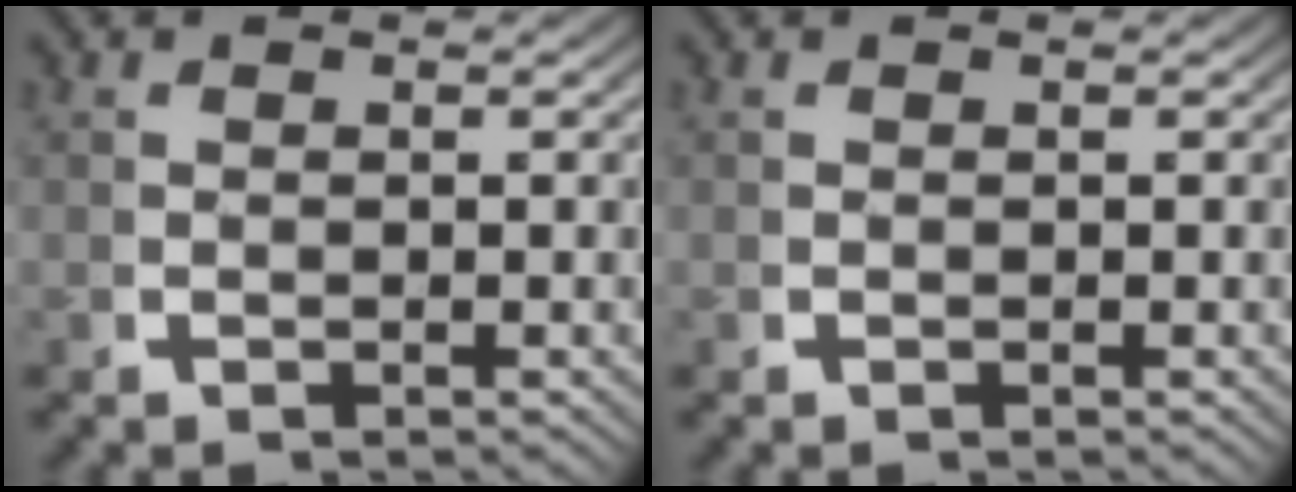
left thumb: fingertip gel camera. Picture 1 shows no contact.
{"total": 0.0}